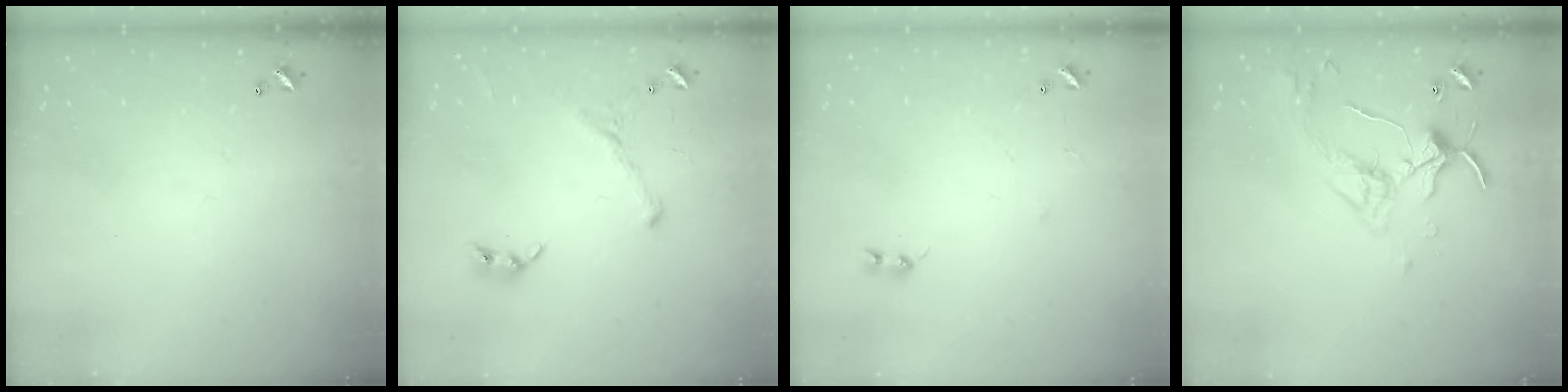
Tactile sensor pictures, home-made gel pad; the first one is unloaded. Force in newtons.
{"total": 2.0, "press": 2.0, "slide": 0.4}
{"total": 5.4, "press": 5.4, "slide": 0.7}
{"total": 3.8, "press": 3.8, "slide": 0.3}